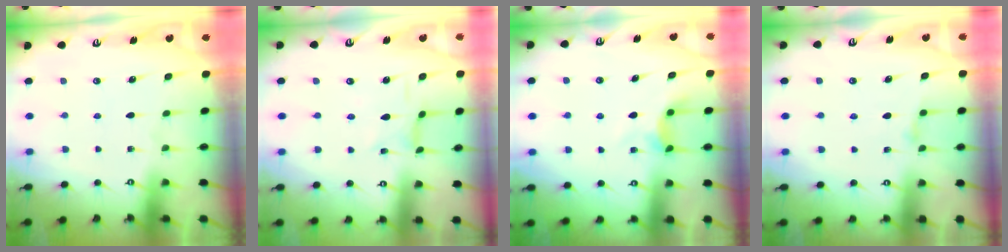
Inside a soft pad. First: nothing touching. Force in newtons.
{"total": 0.7, "press": 0.7, "slide": 0.1}
{"total": 4.1, "press": 4.1, "slide": 0.3}
{"total": 2.6, "press": 2.6, "slide": 0.4}